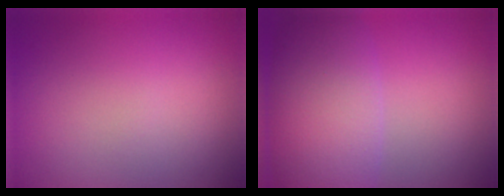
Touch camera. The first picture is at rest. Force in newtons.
{"total": 8.2, "press": 8.1, "slide": 0.6}